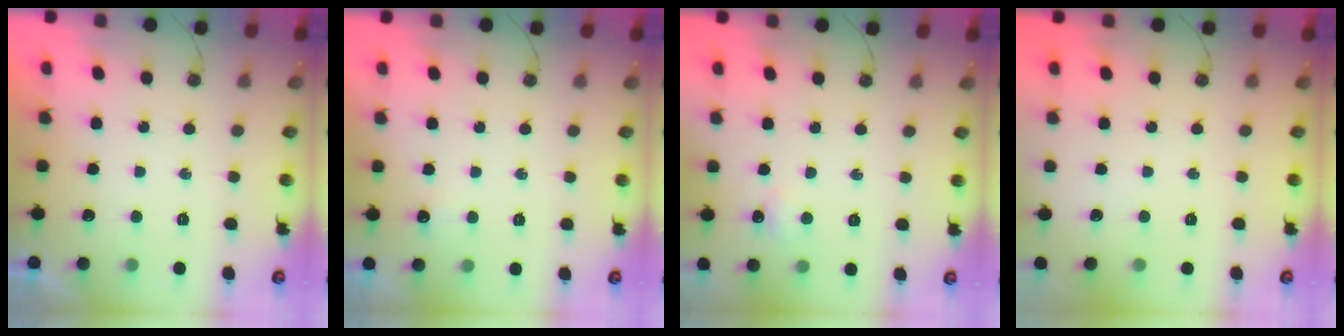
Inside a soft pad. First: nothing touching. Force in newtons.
{"total": 2.8, "press": 2.7, "slide": 0.4}
{"total": 4.5, "press": 4.5, "slide": 0.8}
{"total": 0.0}